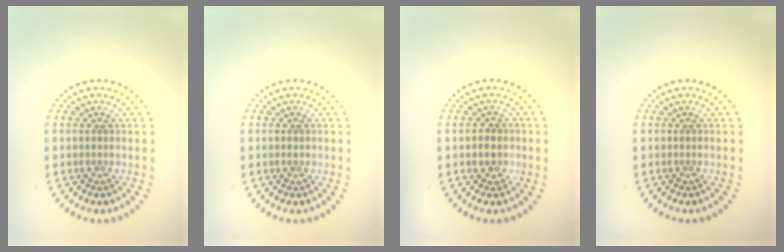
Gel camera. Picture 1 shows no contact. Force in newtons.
{"total": 0.6, "press": 0.6, "slide": 0.1}
{"total": 1.5, "press": 1.3, "slide": 0.7}
{"total": 0.0}